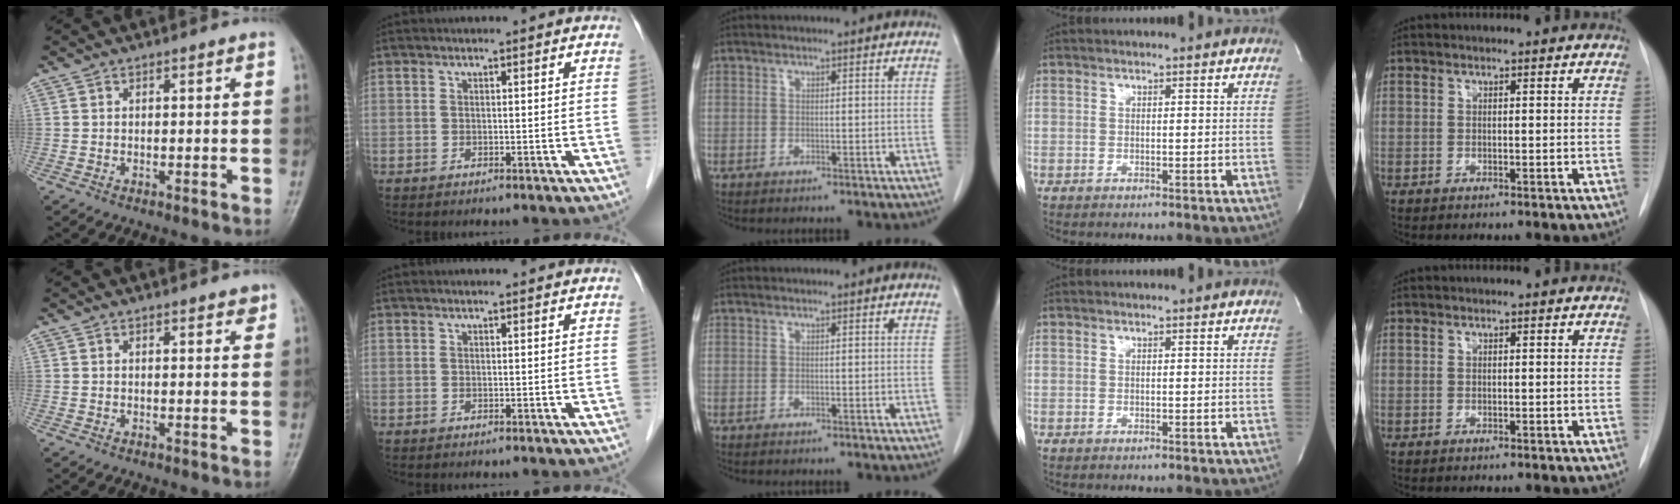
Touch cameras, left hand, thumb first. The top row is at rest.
{"thumb": {"total": 2.1, "force": [1.7, 0.7, 1.0], "torque": [-0.003, -0.007, 0.018]}, "index": {"total": 1.0, "force": [1.0, 0.0, 0.2], "torque": [-0.007, 0.009, 0.015]}}